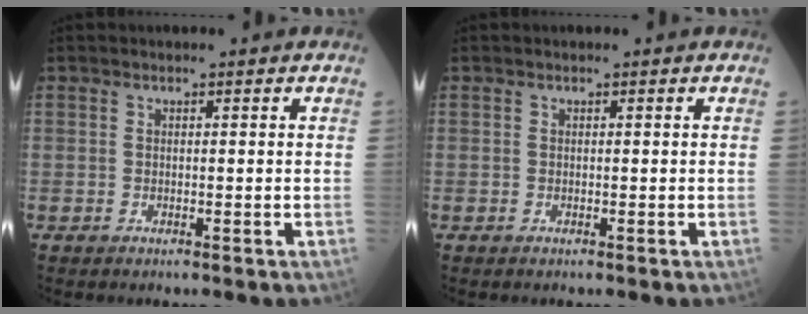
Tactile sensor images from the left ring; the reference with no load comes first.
{"total": 0.0}